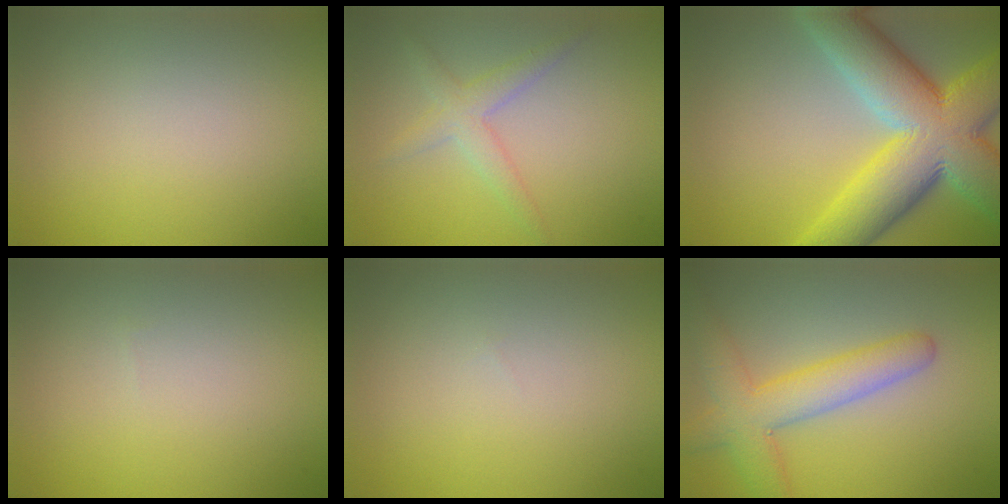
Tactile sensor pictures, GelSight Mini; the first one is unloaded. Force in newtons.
{"total": 2.4, "press": 2.4, "slide": 0.1}
{"total": 13.7, "press": 13.7, "slide": 1.0}
{"total": 0.0}
{"total": 0.0}
{"total": 5.3, "press": 5.3, "slide": 0.3}